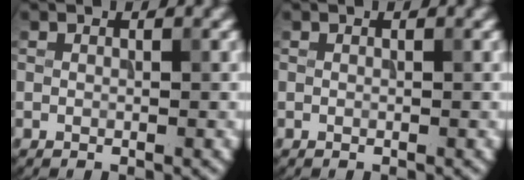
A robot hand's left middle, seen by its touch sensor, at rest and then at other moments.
{"total": 0.0}